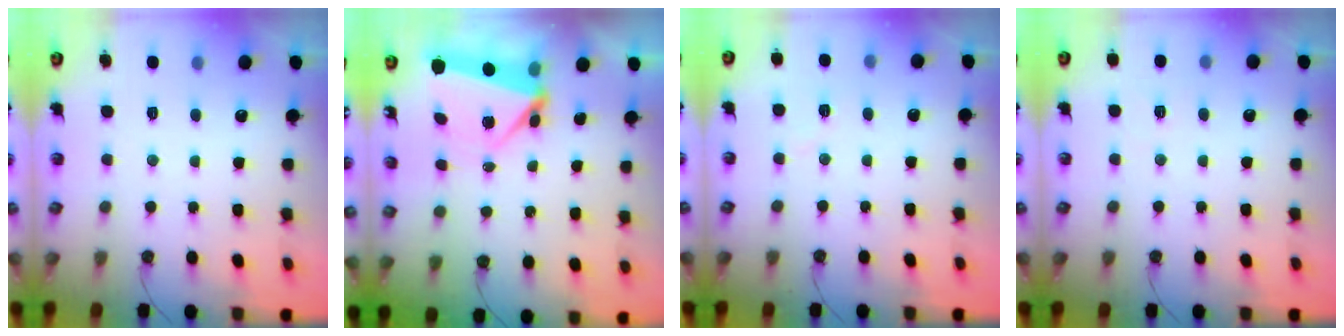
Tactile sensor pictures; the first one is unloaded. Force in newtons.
{"total": 6.0, "press": 5.1, "slide": 3.1}
{"total": 4.0, "press": 3.9, "slide": 0.6}
{"total": 2.6, "press": 2.6, "slide": 0.4}